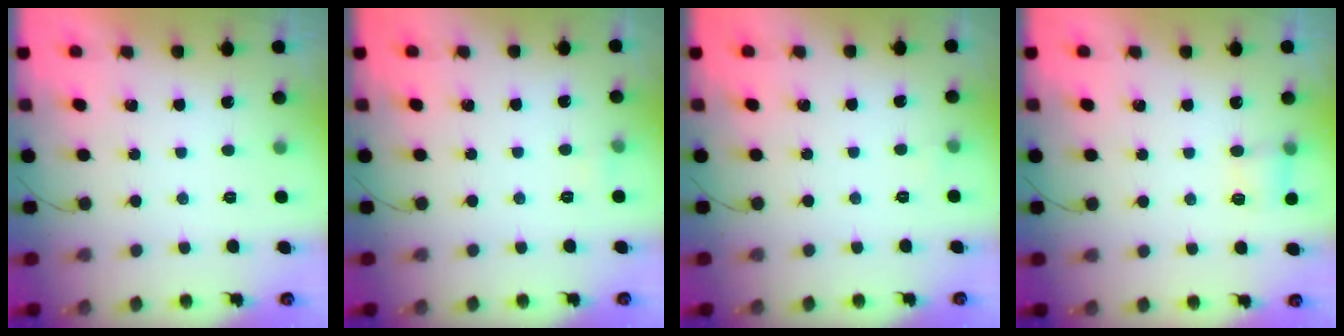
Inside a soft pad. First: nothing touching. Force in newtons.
{"total": 6.7, "press": 2.8, "slide": 6.1}
{"total": 2.3, "press": 2.1, "slide": 0.9}
{"total": 4.6, "press": 4.4, "slide": 1.2}